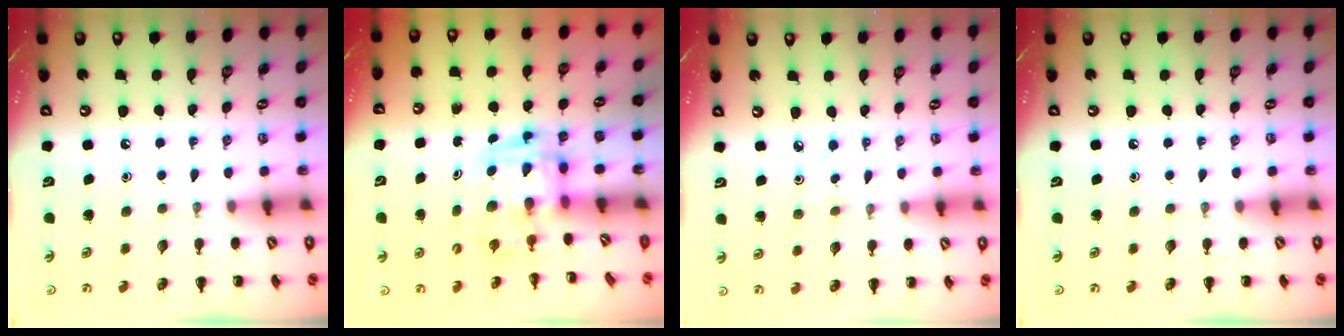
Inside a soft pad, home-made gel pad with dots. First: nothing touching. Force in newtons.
{"total": 2.8, "press": 2.7, "slide": 0.5}
{"total": 1.5, "press": 1.4, "slide": 0.6}
{"total": 0.0}